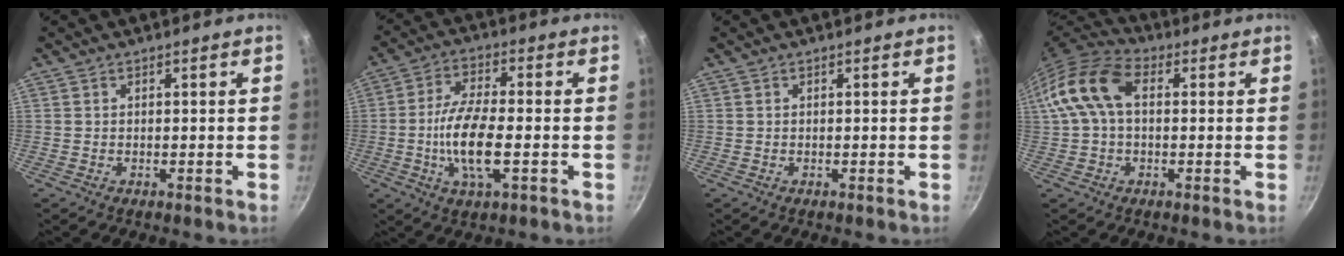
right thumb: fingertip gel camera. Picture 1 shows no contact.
{"total": 11.3, "force": [-2.1, 4.0, 10.3], "torque": [-0.207, 0.010, -0.040]}
{"total": 0.0}
{"total": 13.0, "force": [2.2, 8.1, 9.9], "torque": [-0.205, 0.038, 0.033]}